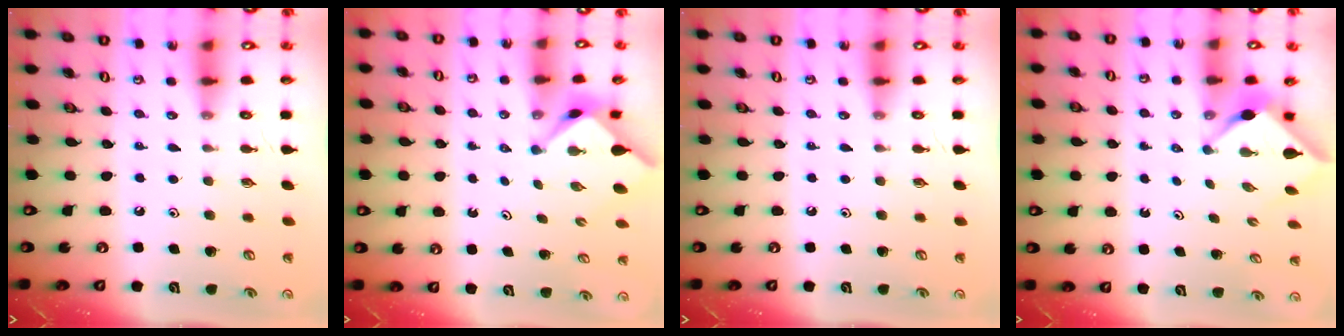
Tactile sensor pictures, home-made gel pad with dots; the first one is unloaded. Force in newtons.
{"total": 2.2, "press": 2.2, "slide": 0.2}
{"total": 0.0}
{"total": 2.5, "press": 2.5, "slide": 0.3}